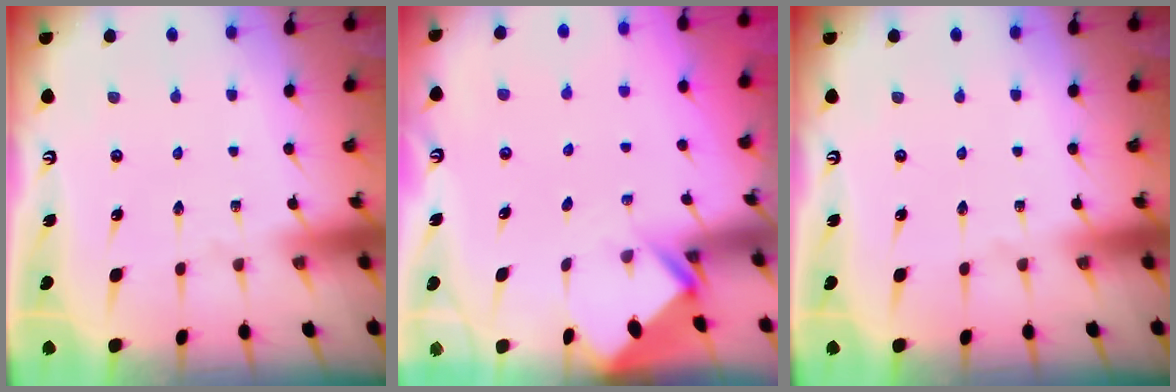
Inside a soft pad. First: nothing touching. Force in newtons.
{"total": 2.9, "press": 2.9, "slide": 0.2}
{"total": 0.0}